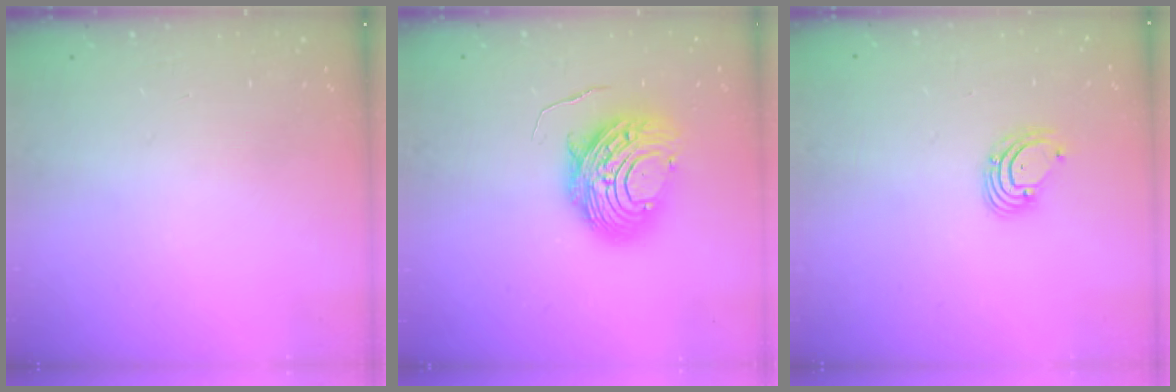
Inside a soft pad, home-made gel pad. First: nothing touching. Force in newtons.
{"total": 12.8, "press": 12.7, "slide": 1.1}
{"total": 2.6, "press": 2.6, "slide": 0.1}